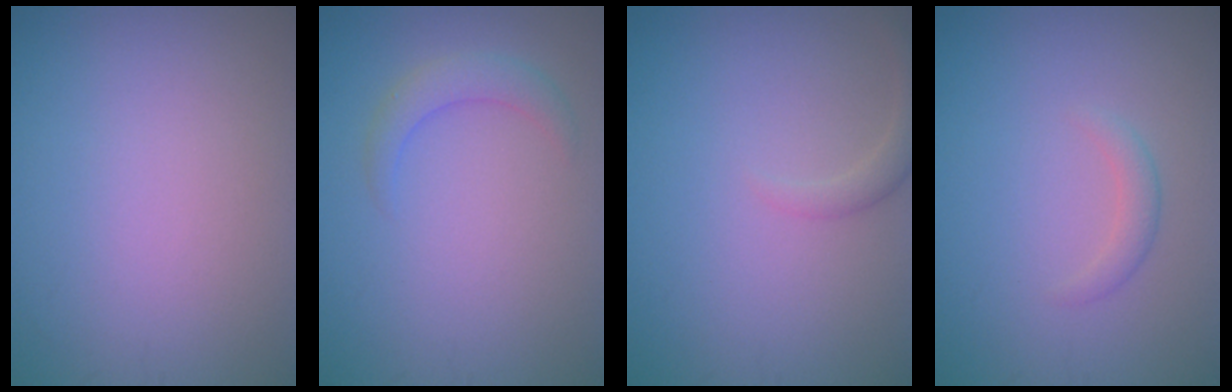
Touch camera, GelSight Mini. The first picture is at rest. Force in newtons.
{"total": 2.0, "press": 2.0, "slide": 0.1}
{"total": 1.5, "press": 1.5, "slide": 0.2}
{"total": 1.3, "press": 1.3, "slide": 0.1}